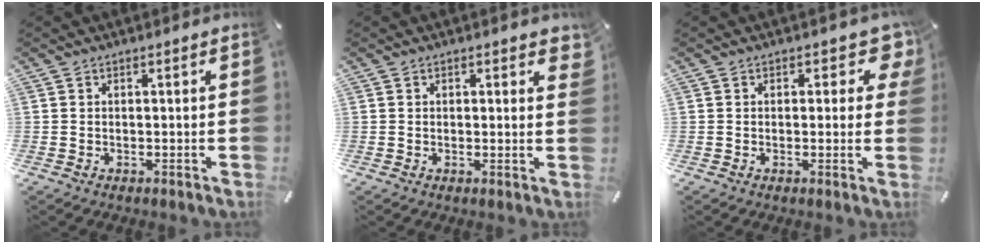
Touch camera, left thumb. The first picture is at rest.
{"total": 0.9, "force": [0.4, 0.5, 0.6], "torque": [-0.005, 0.000, 0.005]}
{"total": 5.0, "force": [2.2, 2.9, 3.5], "torque": [-0.026, -0.011, 0.029]}